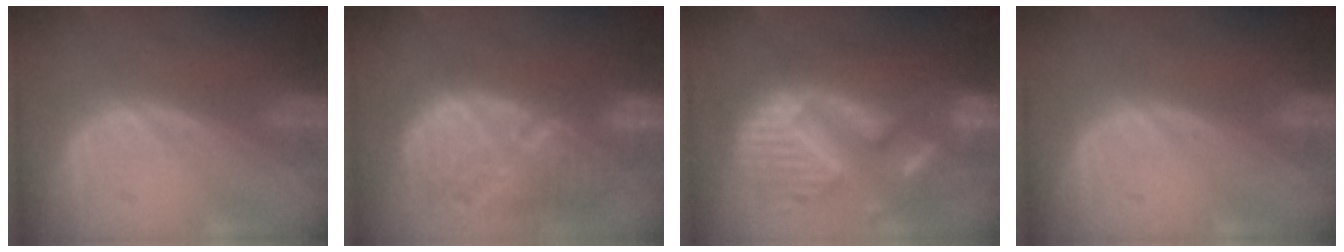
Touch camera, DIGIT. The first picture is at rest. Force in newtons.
{"total": 12.1, "press": 11.2, "slide": 4.6}
{"total": 13.2, "press": 13.1, "slide": 1.3}
{"total": 0.0}